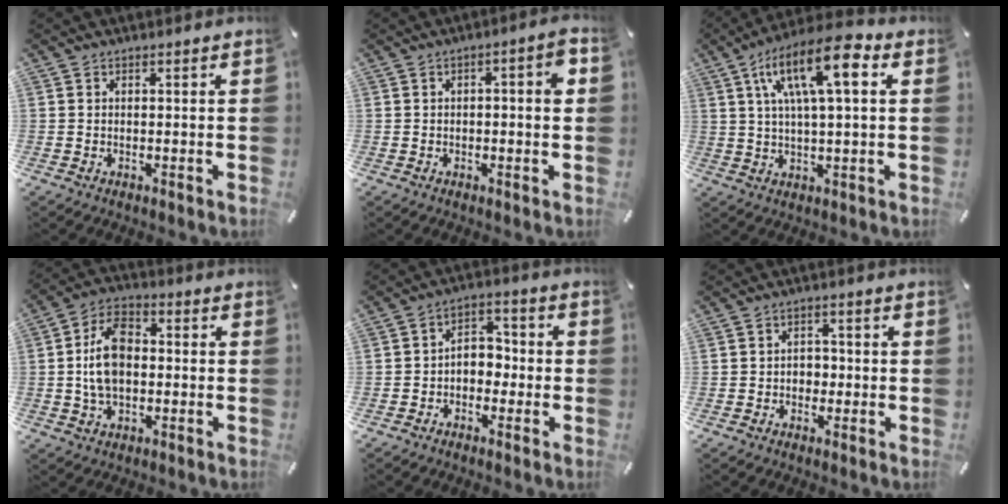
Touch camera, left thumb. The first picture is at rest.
{"total": 4.7, "force": [0.1, 1.4, 4.5], "torque": [-0.064, 0.005, -0.004]}
{"total": 15.3, "force": [5.5, 5.0, 13.4], "torque": [-0.244, 0.000, 0.091]}
{"total": 10.5, "force": [-0.4, 7.0, 7.8], "torque": [-0.147, 0.011, -0.010]}
{"total": 4.9, "force": [-2.5, 3.8, 1.9], "torque": [-0.036, 0.017, -0.049]}
{"total": 3.1, "force": [-1.1, 2.5, 1.4], "torque": [-0.027, 0.009, -0.024]}